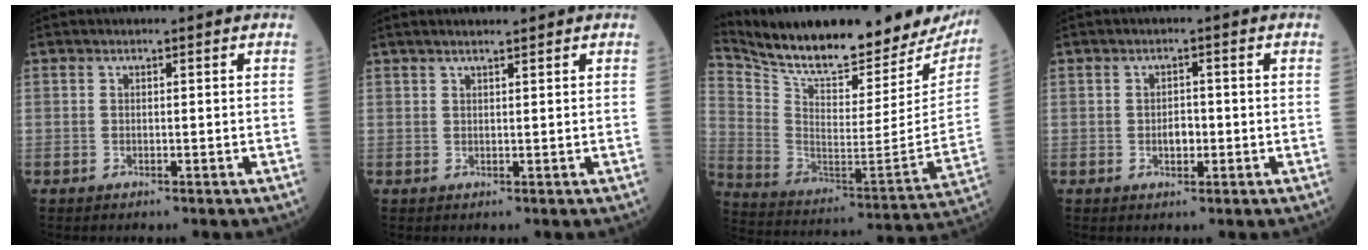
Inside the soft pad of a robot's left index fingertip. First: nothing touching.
{"total": 3.4, "force": [2.9, 0.0, 1.9], "torque": [-0.026, 0.018, 0.047]}
{"total": 28.9, "force": [25.4, 6.2, 12.2], "torque": [-0.226, -0.063, 0.361]}
{"total": 2.2, "force": [-0.4, 1.3, 1.8], "torque": [-0.028, 0.003, -0.005]}